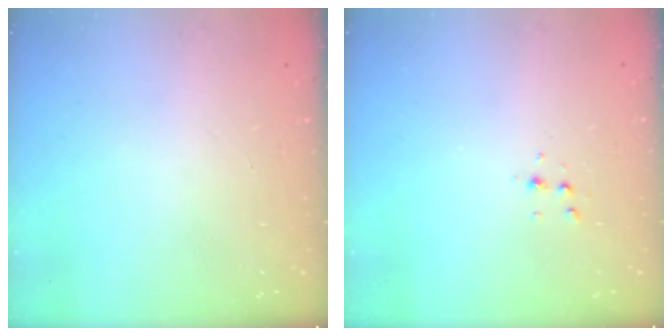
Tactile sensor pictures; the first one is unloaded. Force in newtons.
{"total": 3.8, "press": 3.7, "slide": 1.1}